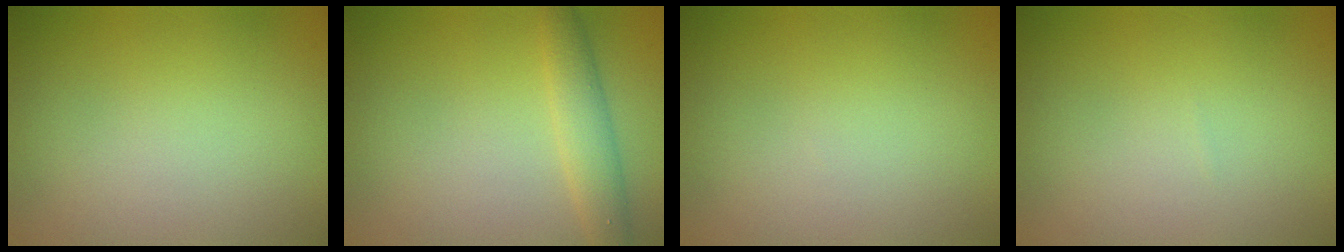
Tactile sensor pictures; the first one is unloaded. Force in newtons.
{"total": 2.6, "press": 2.6, "slide": 0.1}
{"total": 0.0}
{"total": 0.0}